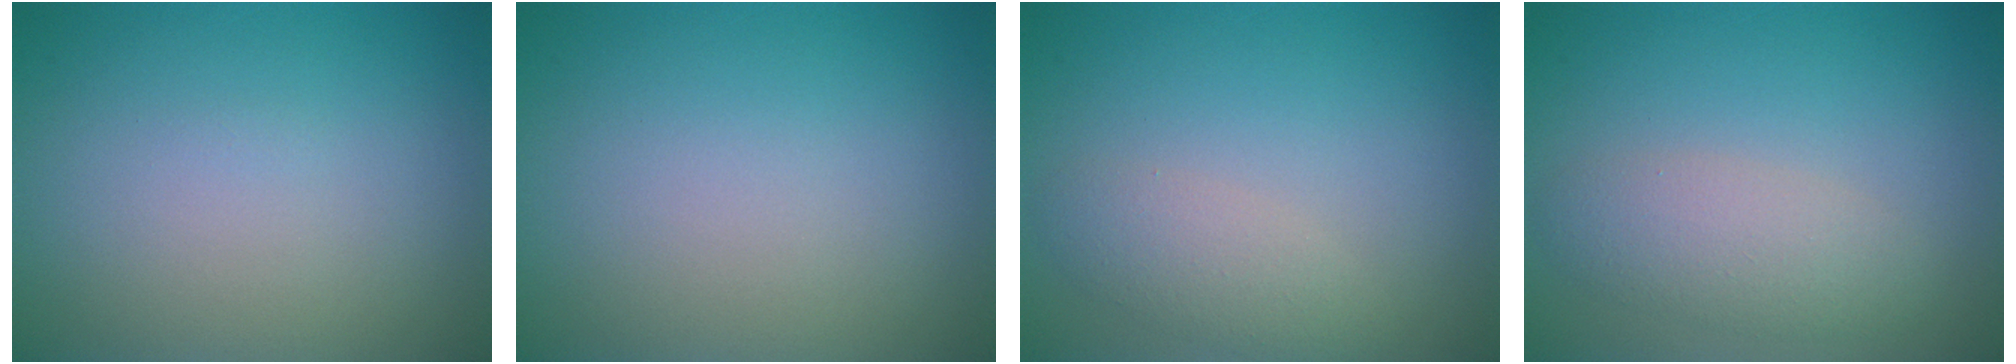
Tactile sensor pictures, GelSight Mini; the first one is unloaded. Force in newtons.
{"total": 0.0}
{"total": 2.3, "press": 2.3, "slide": 0.2}
{"total": 2.9, "press": 2.9, "slide": 0.2}